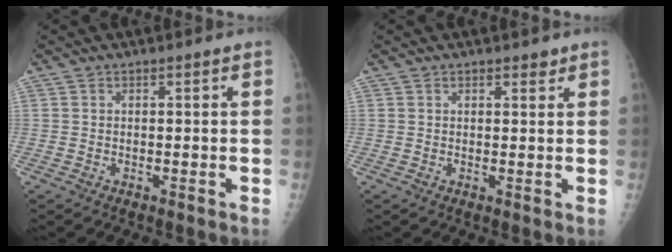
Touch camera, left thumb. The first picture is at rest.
{"total": 1.5, "force": [1.1, 0.8, 0.6], "torque": [0.004, -0.006, 0.012]}